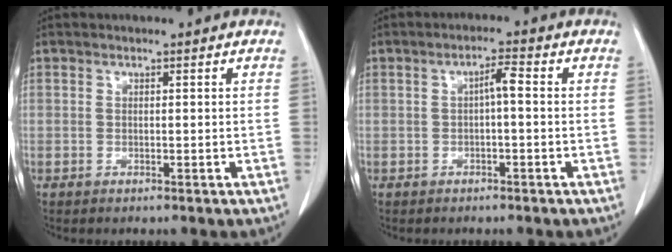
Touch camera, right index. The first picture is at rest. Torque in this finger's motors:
{"motor_torque": [0.33, -0.17, 0.13, 0.06]}